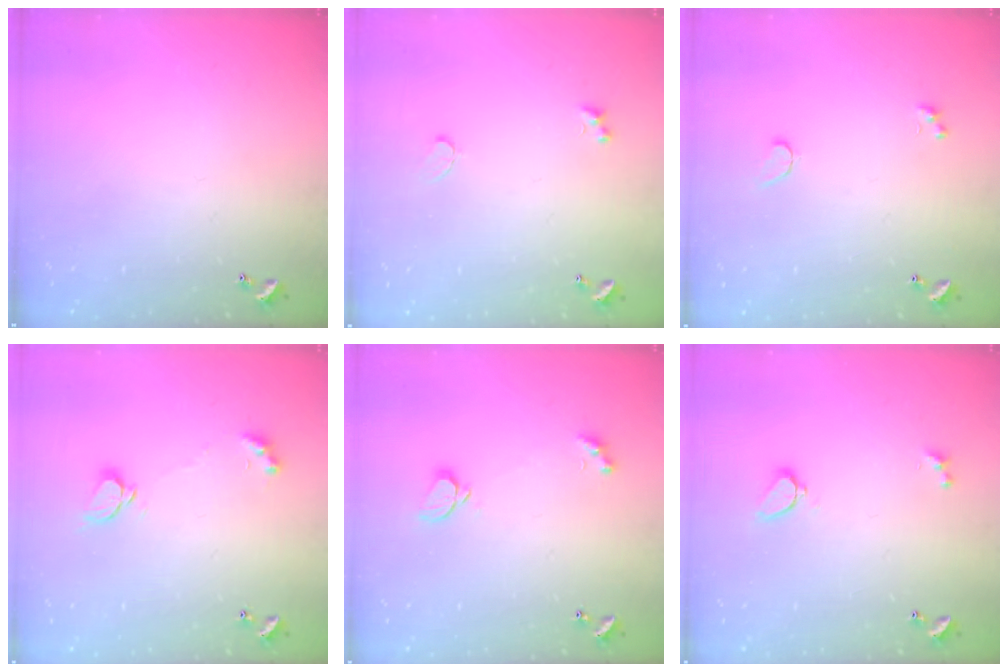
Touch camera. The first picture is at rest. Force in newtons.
{"total": 1.4, "press": 1.3, "slide": 0.5}
{"total": 1.2, "press": 1.1, "slide": 0.6}
{"total": 2.3, "press": 2.2, "slide": 0.3}
{"total": 1.9, "press": 1.7, "slide": 0.8}
{"total": 2.9, "press": 2.6, "slide": 1.3}